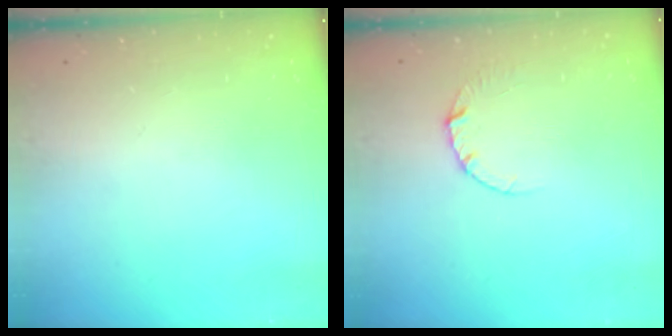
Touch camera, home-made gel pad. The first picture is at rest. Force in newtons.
{"total": 3.4, "press": 3.4, "slide": 0.4}